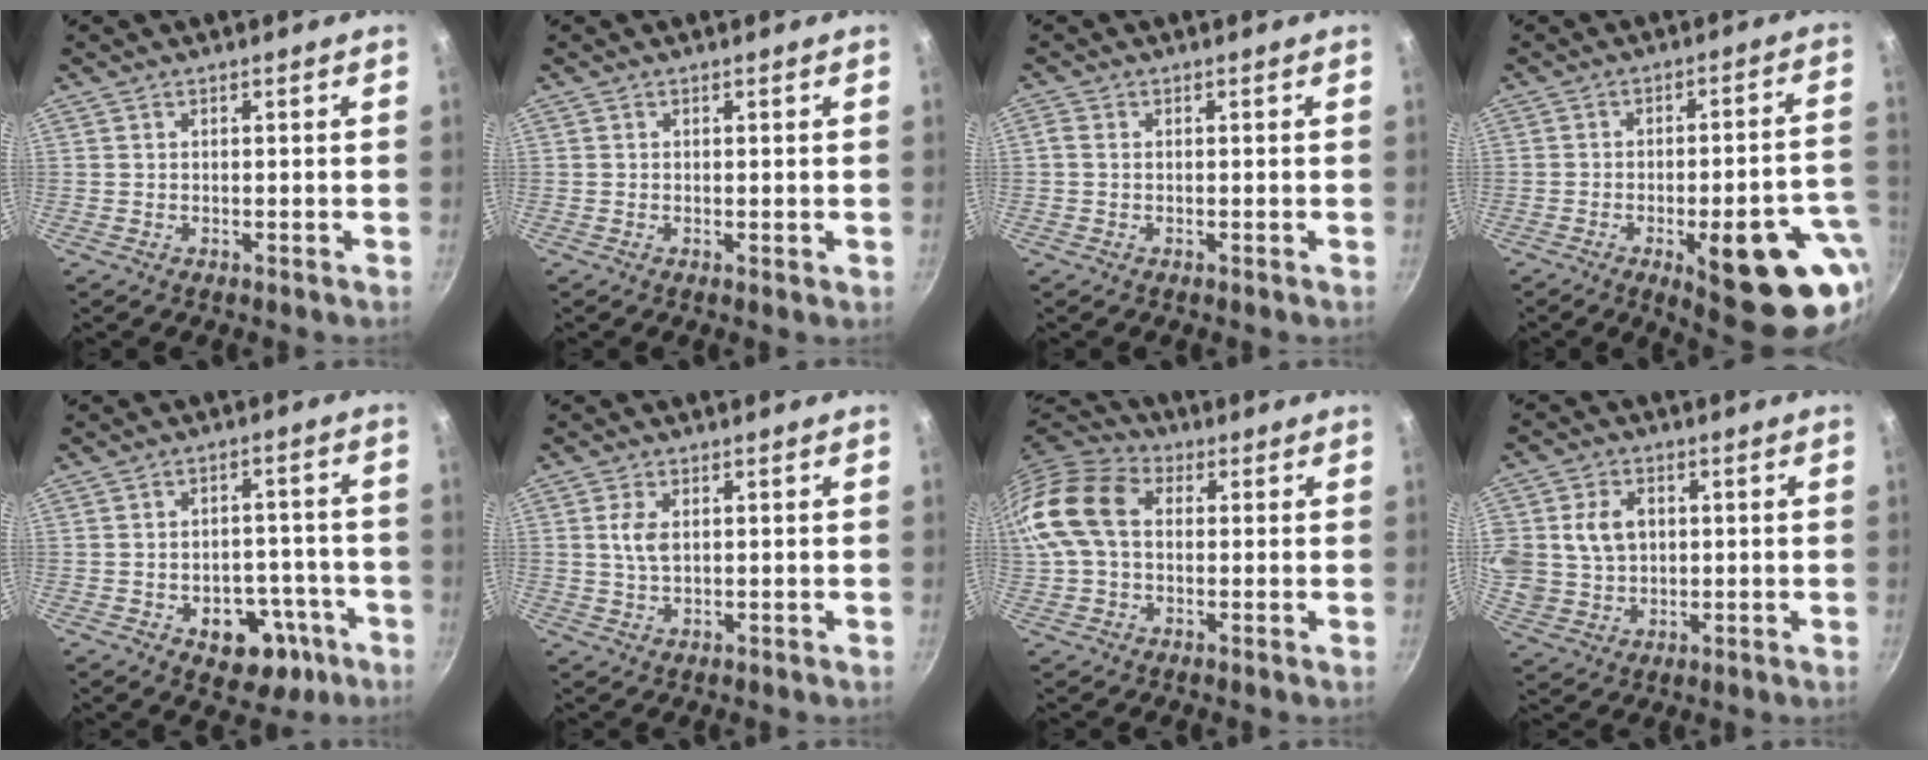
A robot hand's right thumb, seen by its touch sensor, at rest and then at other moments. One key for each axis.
{"total": 0.5, "fx": 0.0, "fy": 0.1, "fz": 0.5, "tx": -0.007, "ty": -0.002, "tz": -0.001}
{"total": 1.2, "fx": -0.1, "fy": 0.9, "fz": 0.8, "tx": -0.019, "ty": 0.003, "tz": -0.005}
{"total": 21.2, "fx": -7.7, "fy": 7.2, "fz": 18.4, "tx": -0.185, "ty": 0.020, "tz": -0.093}
{"total": 11.6, "fx": -5.0, "fy": 7.8, "fz": 7.0, "tx": -0.046, "ty": 0.034, "tz": -0.057}
{"total": 3.6, "fx": 0.7, "fy": 2.0, "fz": 3.0, "tx": -0.060, "ty": 0.001, "tz": 0.013}
{"total": 13.9, "fx": 1.4, "fy": 9.7, "fz": 9.9, "tx": -0.175, "ty": 0.027, "tz": 0.008}
{"total": 11.1, "fx": 1.8, "fy": 9.0, "fz": 6.2, "tx": -0.104, "ty": 0.001, "tz": 0.036}